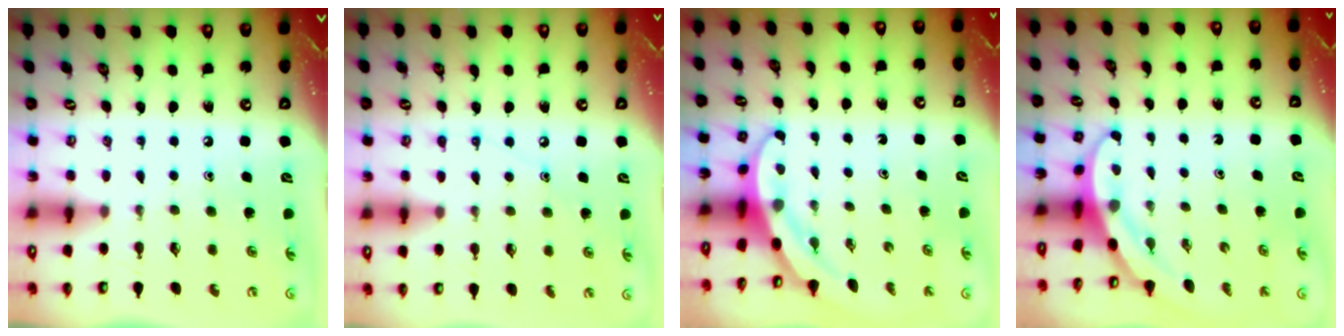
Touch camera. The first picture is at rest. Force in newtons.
{"total": 6.7, "press": 6.7, "slide": 0.8}
{"total": 3.3, "press": 3.3, "slide": 0.1}
{"total": 3.2, "press": 3.2, "slide": 0.1}